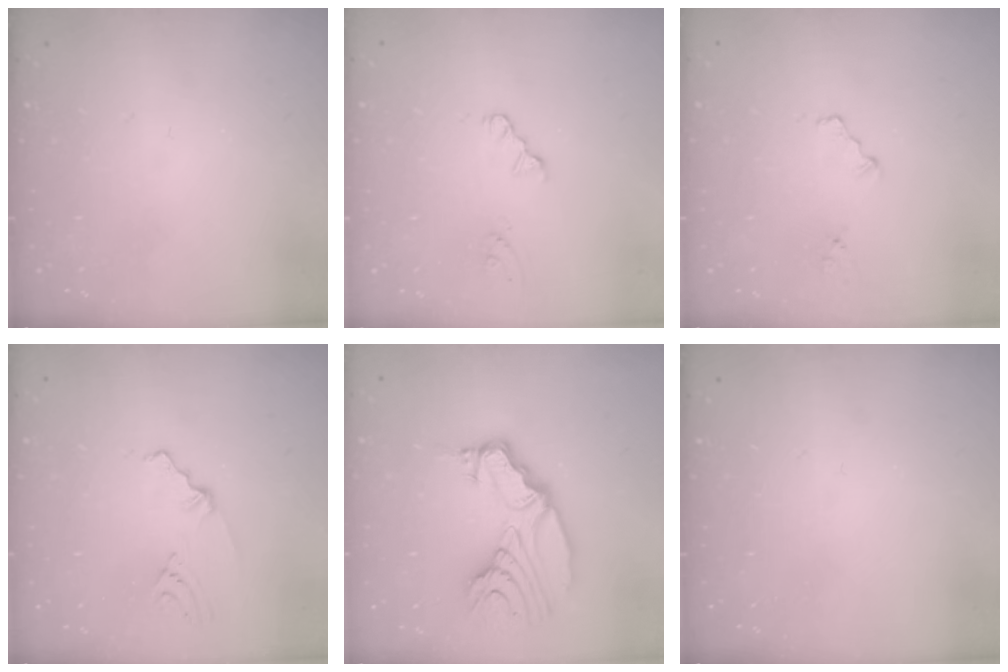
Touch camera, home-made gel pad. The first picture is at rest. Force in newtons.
{"total": 1.6, "press": 1.6, "slide": 0.3}
{"total": 2.9, "press": 2.9, "slide": 0.3}
{"total": 2.5, "press": 1.9, "slide": 1.5}
{"total": 14.5, "press": 14.4, "slide": 1.5}
{"total": 0.0}